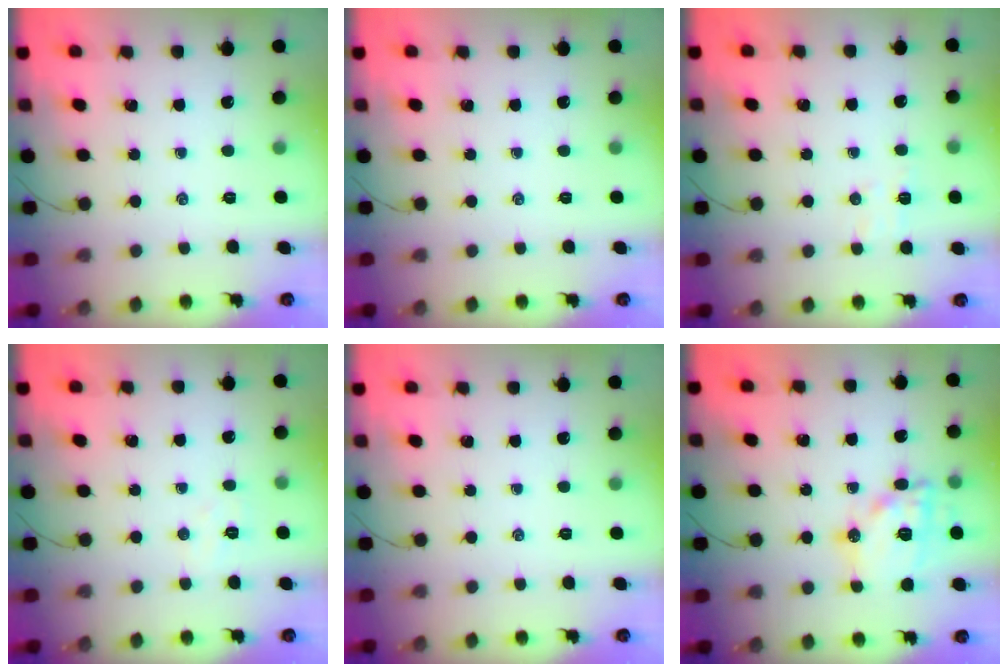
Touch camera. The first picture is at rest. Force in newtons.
{"total": 0.0}
{"total": 5.4, "press": 5.3, "slide": 0.8}
{"total": 3.8, "press": 3.7, "slide": 0.8}
{"total": 0.0}
{"total": 15.6, "press": 15.5, "slide": 1.5}